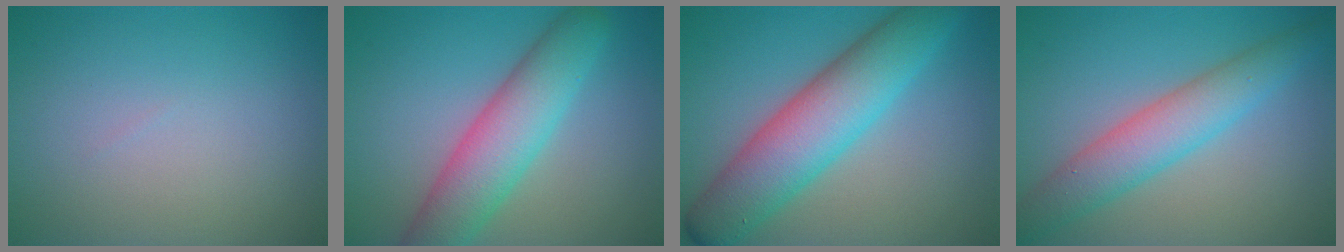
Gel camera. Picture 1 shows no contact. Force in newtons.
{"total": 6.9, "press": 6.9, "slide": 0.3}
{"total": 8.5, "press": 8.5, "slide": 0.0}
{"total": 5.2, "press": 5.2, "slide": 0.0}